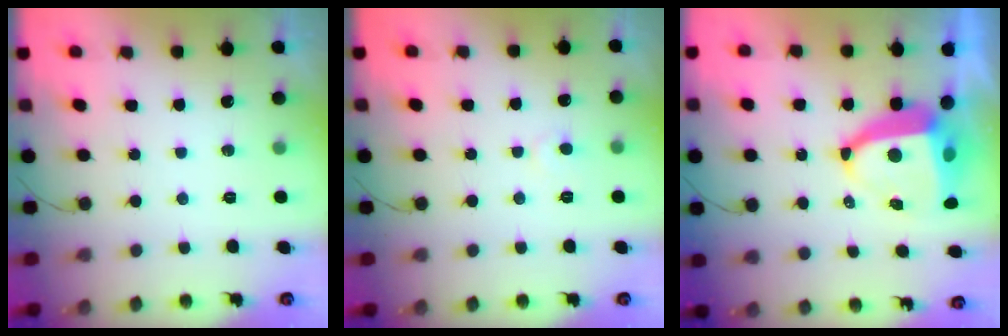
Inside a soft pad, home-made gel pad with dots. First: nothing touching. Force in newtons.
{"total": 4.8, "press": 4.7, "slide": 0.4}
{"total": 9.7, "press": 9.7, "slide": 0.5}